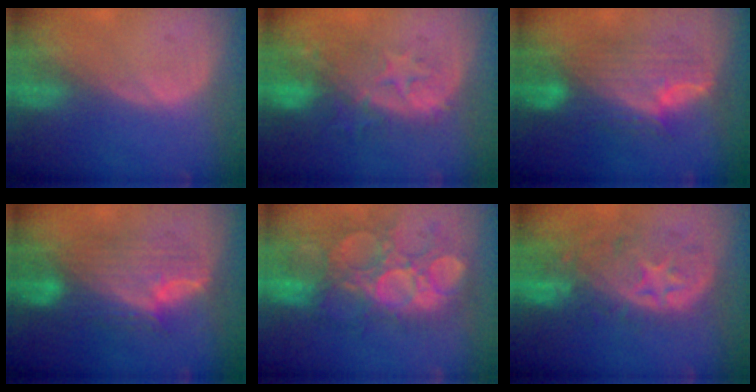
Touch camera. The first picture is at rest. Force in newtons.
{"total": 9.9, "press": 8.7, "slide": 4.7}
{"total": 8.6, "press": 8.6, "slide": 0.3}
{"total": 8.6, "press": 8.6, "slide": 0.3}
{"total": 12.0, "press": 11.4, "slide": 3.7}
{"total": 11.0, "press": 9.8, "slide": 5.1}